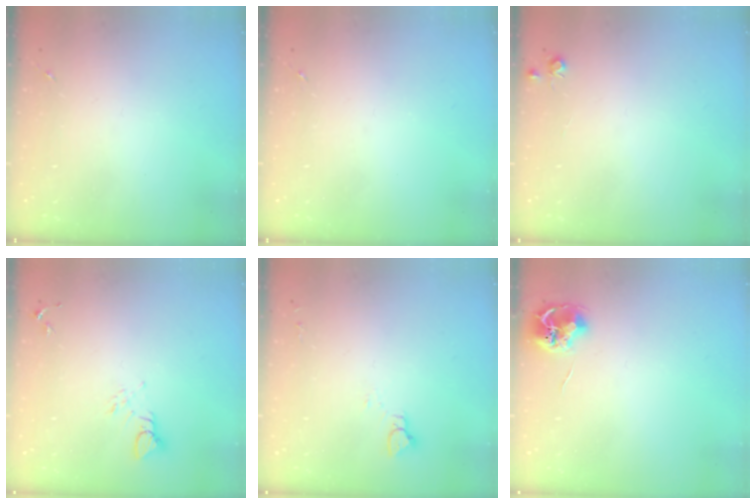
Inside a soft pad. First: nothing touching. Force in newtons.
{"total": 0.0}
{"total": 5.4, "press": 5.3, "slide": 0.7}
{"total": 4.1, "press": 4.1, "slide": 0.4}
{"total": 3.9, "press": 3.9, "slide": 0.4}
{"total": 7.6, "press": 7.5, "slide": 0.6}